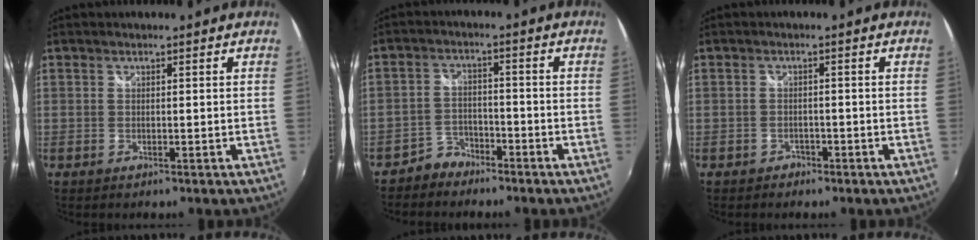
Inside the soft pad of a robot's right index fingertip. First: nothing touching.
{"total": 4.6, "force": [-3.9, 2.4, 0.2], "torque": [-0.012, 0.013, -0.074]}
{"total": 2.1, "force": [-1.5, 1.4, 0.2], "torque": [-0.009, 0.003, -0.021]}